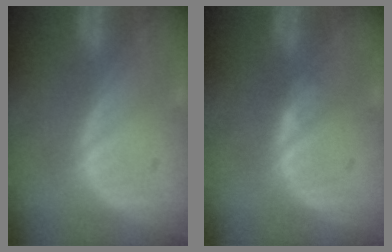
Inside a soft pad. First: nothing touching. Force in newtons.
{"total": 1.1, "press": 1.0, "slide": 0.1}